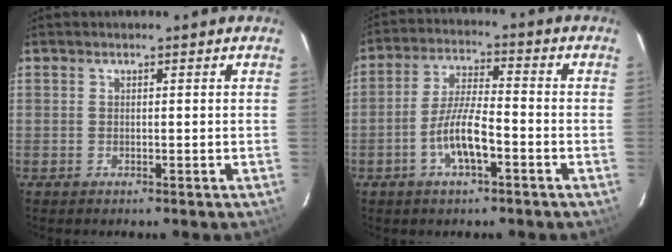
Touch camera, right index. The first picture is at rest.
{"total": 7.9, "force": [-3.4, 1.8, 6.9], "torque": [-0.142, 0.004, -0.061]}